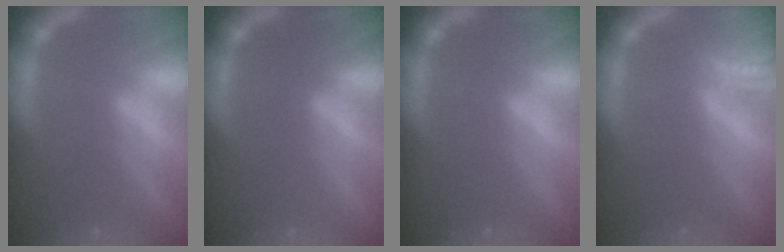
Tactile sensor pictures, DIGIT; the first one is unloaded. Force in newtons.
{"total": 0.0}
{"total": 0.0}
{"total": 3.9}